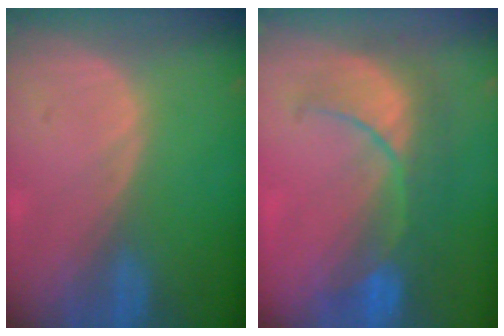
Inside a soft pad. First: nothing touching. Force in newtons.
{"total": 8.4, "press": 8.3, "slide": 0.7}